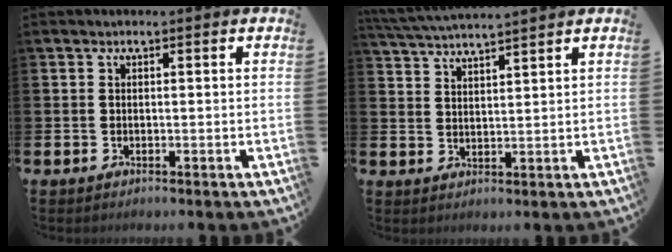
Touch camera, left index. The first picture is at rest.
{"total": 3.8, "force": [3.7, -0.6, 0.3], "torque": [-0.018, -0.022, 0.066]}